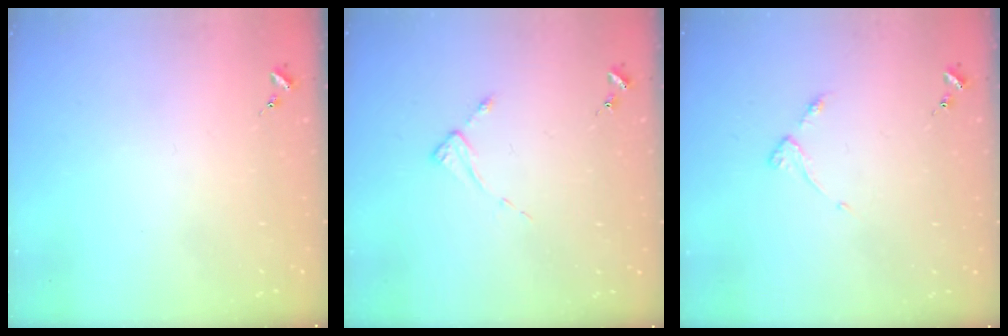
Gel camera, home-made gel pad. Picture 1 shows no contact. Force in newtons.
{"total": 2.5, "press": 2.5, "slide": 0.3}
{"total": 3.8, "press": 3.8, "slide": 0.5}